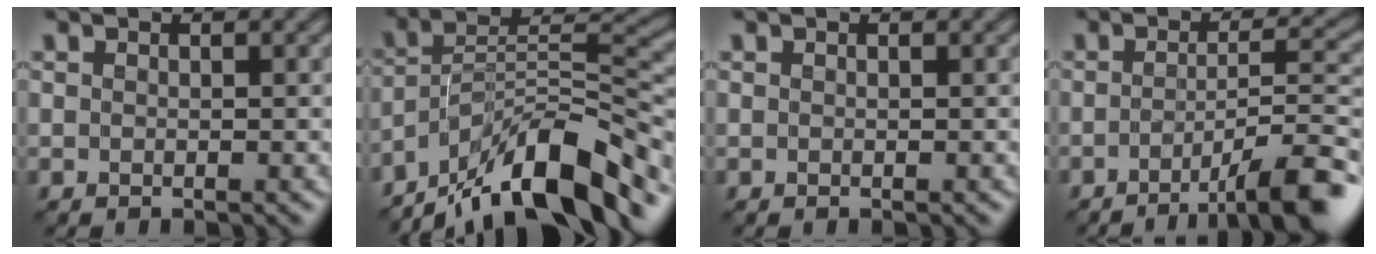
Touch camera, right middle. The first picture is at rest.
{"total": 12.5, "force": [-9.7, 3.2, 7.3], "torque": [-0.112, 0.023, -0.176]}
{"total": 0.0}
{"total": 8.1, "force": [-4.5, 1.6, 6.6], "torque": [-0.077, 0.007, -0.073]}